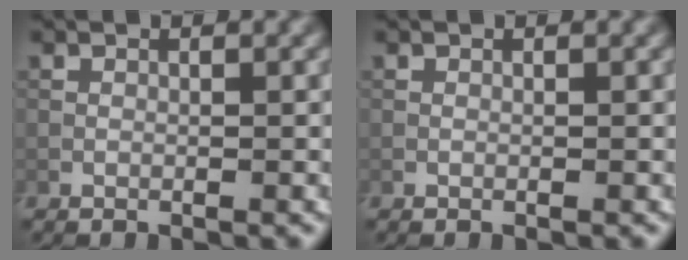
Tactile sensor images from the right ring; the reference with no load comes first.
{"total": 0.0}